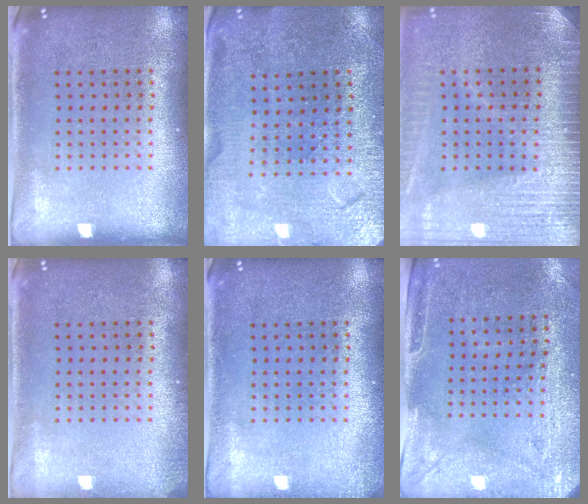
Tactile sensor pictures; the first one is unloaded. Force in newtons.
{"total": 1.5, "press": 1.5, "slide": 0.2}
{"total": 3.5, "press": 3.0, "slide": 1.7}
{"total": 0.7, "press": 0.7, "slide": 0.2}
{"total": 1.0, "press": 1.0, "slide": 0.3}
{"total": 3.0, "press": 2.4, "slide": 1.7}